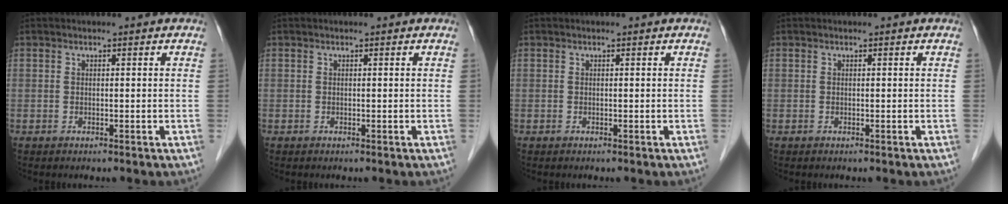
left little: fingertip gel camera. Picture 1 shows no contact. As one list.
[{"total": 0.0}, {"total": 0.0}, {"total": 0.0}]